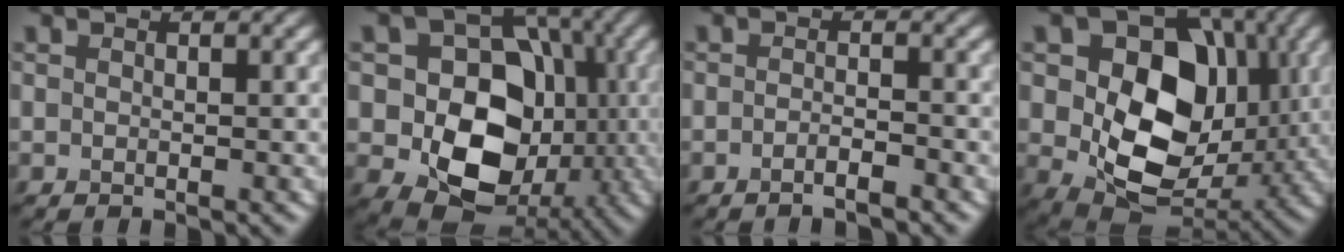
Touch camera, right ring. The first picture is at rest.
{"total": 11.1, "force": [-1.6, 8.5, 7.0], "torque": [-0.094, -0.007, -0.033]}
{"total": 1.9, "force": [-1.2, 0.4, 1.4], "torque": [-0.020, 0.003, -0.025]}
{"total": 11.6, "force": [1.0, 8.4, 7.9], "torque": [-0.129, -0.015, 0.019]}